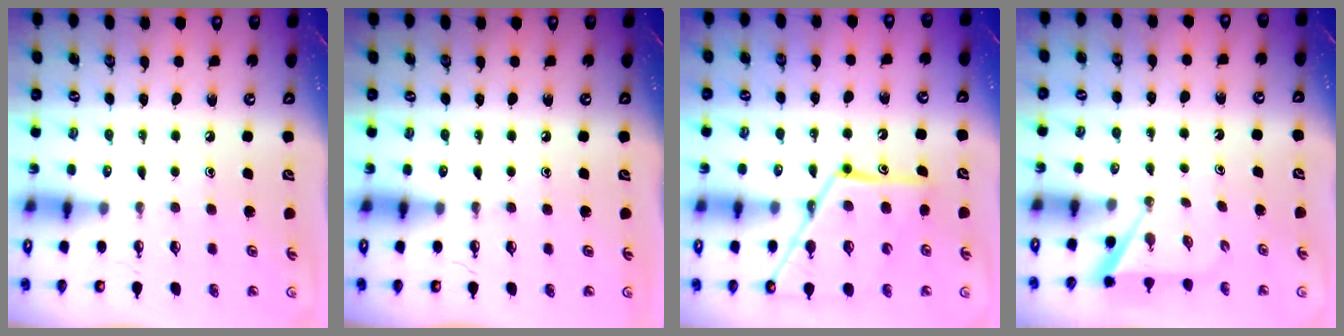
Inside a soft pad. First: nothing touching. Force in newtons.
{"total": 0.0}
{"total": 16.8, "press": 16.8, "slide": 1.4}
{"total": 2.3, "press": 2.3, "slide": 0.3}